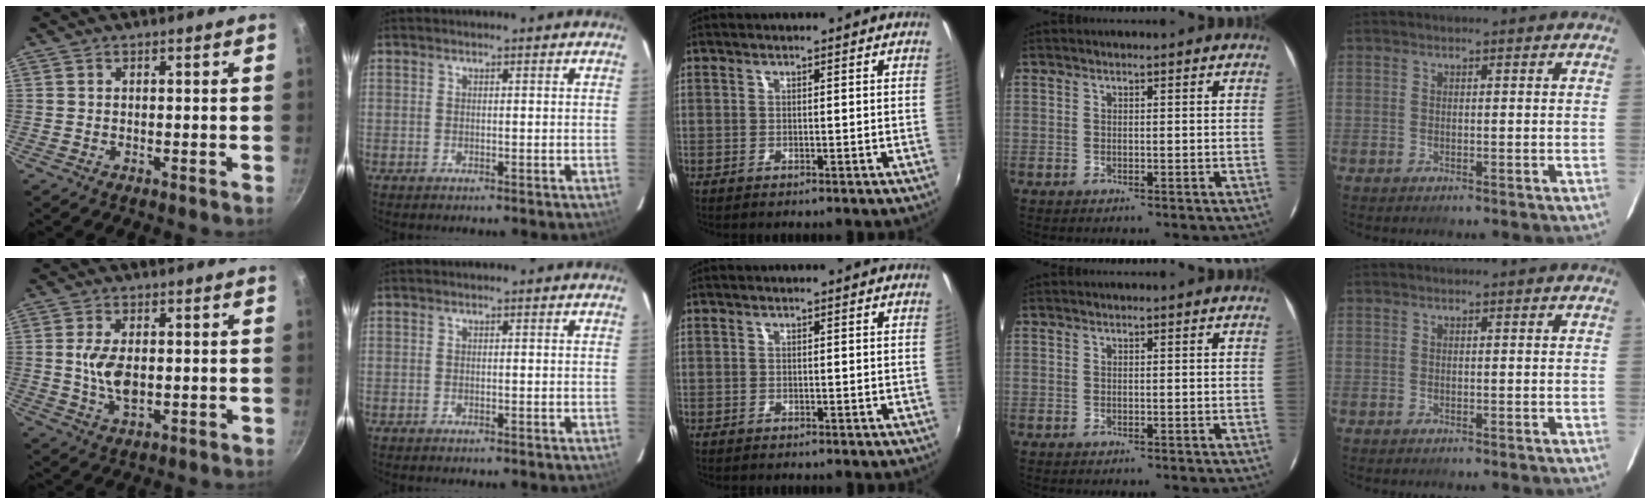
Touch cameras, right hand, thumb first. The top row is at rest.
{"thumb": {"total": 7.1, "force": [0.2, 3.9, 5.9], "torque": [-0.114, -0.008, 0.005]}, "middle": {"total": 0.8, "force": [-0.6, 0.5, 0.0], "torque": [-0.003, 0.001, -0.011]}}